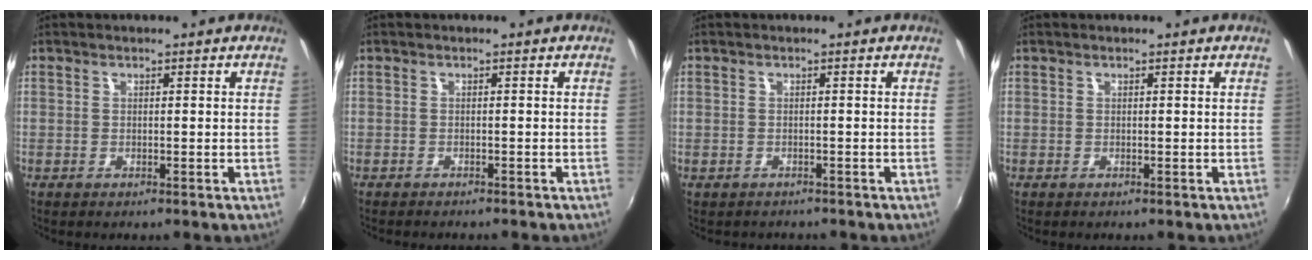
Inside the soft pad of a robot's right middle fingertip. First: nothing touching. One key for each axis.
{"total": 2.2, "fx": -2.1, "fy": 0.1, "fz": 0.6, "tx": -0.016, "ty": -0.011, "tz": -0.032}
{"total": 1.1, "fx": -0.9, "fy": 0.7, "fz": -0.2, "tx": -0.001, "ty": 0.002, "tz": -0.013}
{"total": 0.0}